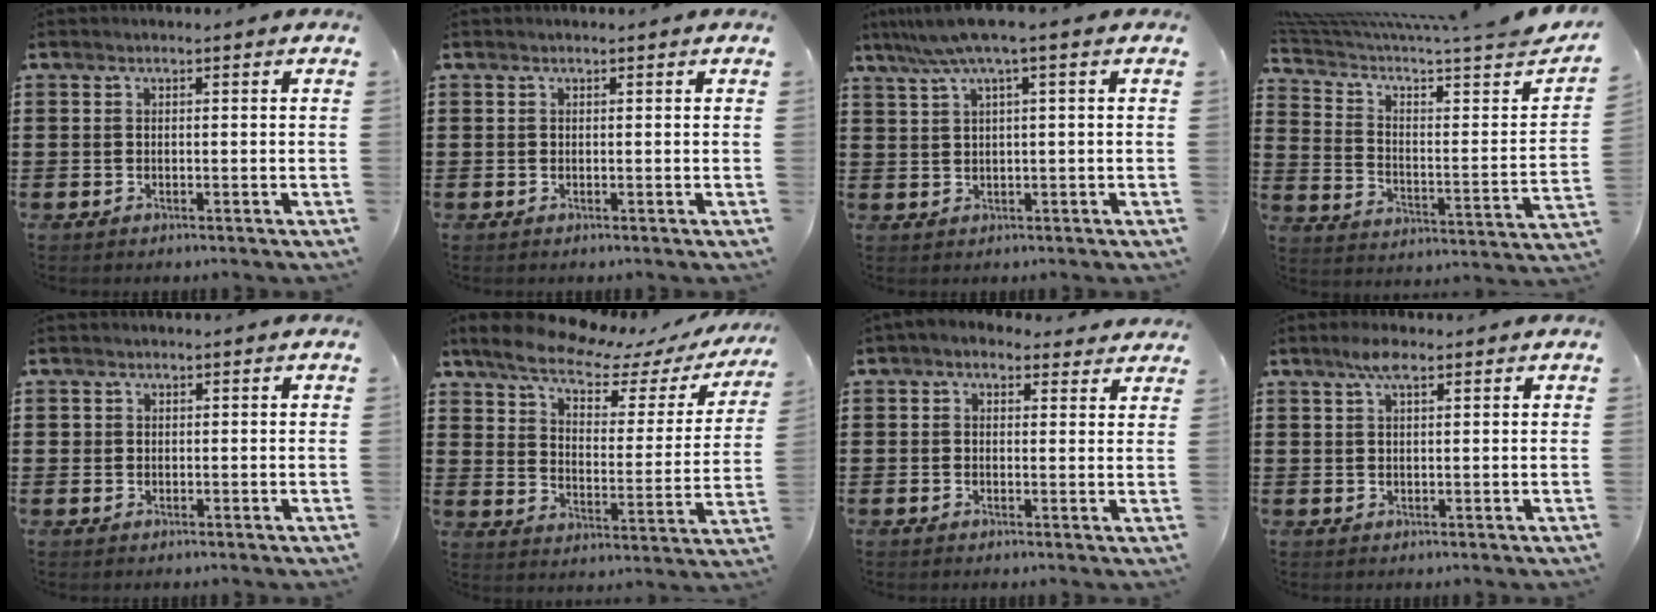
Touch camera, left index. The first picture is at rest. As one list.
[{"total": 0.0}, {"total": 4.8, "force": [2.1, -0.3, 4.3], "torque": [-0.094, -0.009, 0.034]}, {"total": 5.4, "force": [4.2, -0.1, 3.5], "torque": [-0.078, -0.055, 0.062]}, {"total": 0.7, "force": [0.1, 0.7, -0.1], "torque": [0.000, 0.007, 0.001]}, {"total": 9.1, "force": [7.4, 2.5, 4.7], "torque": [-0.111, -0.042, 0.122]}, {"total": 2.2, "force": [1.6, 1.3, 0.9], "torque": [-0.017, -0.003, 0.025]}, {"total": 4.0, "force": [2.5, 1.3, 2.9], "torque": [-0.065, 0.008, 0.043]}]